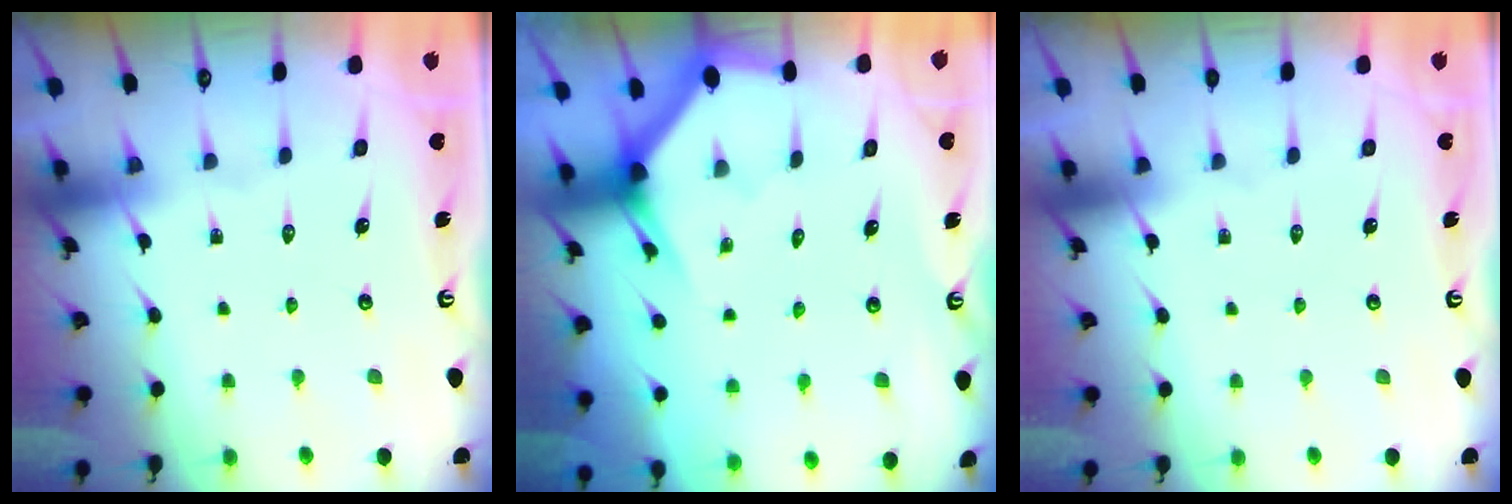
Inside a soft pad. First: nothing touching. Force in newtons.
{"total": 2.8, "press": 2.8, "slide": 0.1}
{"total": 0.0}